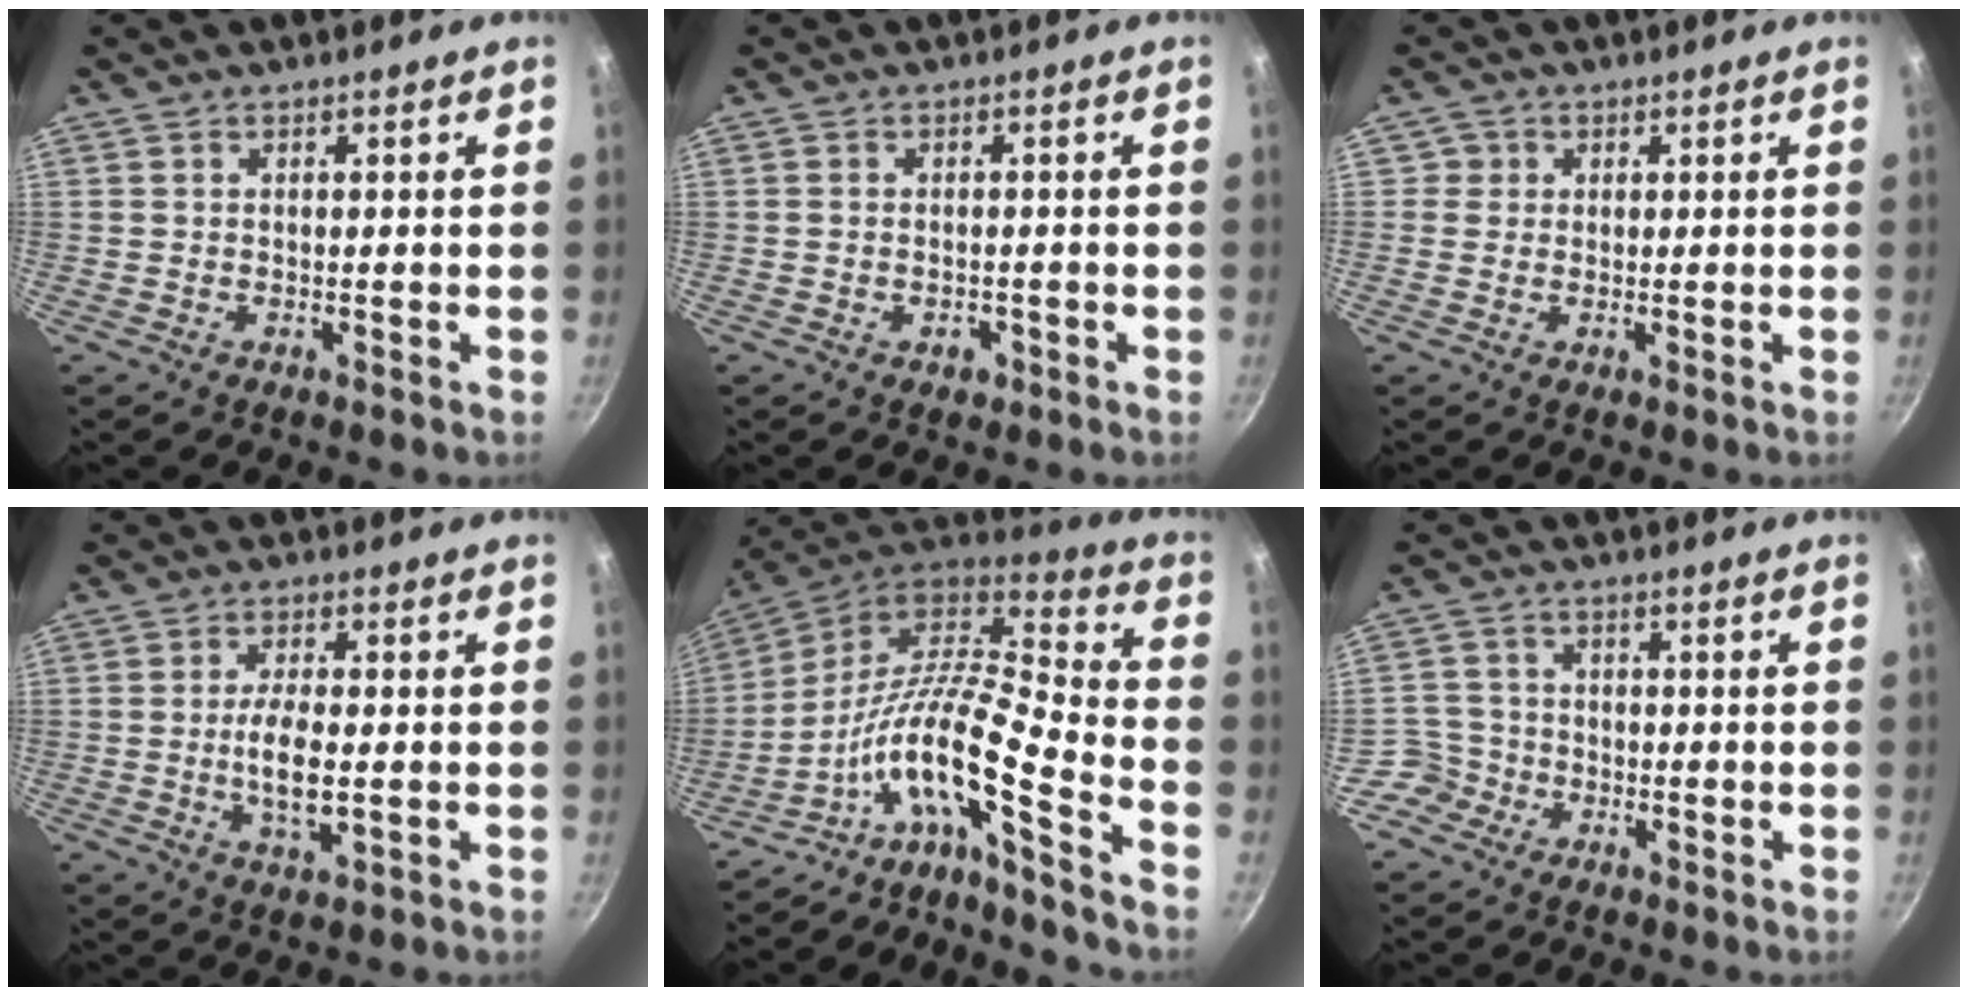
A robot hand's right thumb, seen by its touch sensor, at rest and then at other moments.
{"total": 1.9, "force": [-0.9, 1.3, 1.2], "torque": [-0.017, 0.004, -0.012]}
{"total": 2.0, "force": [0.3, 2.0, 0.2], "torque": [0.013, 0.002, -0.001]}
{"total": 6.9, "force": [-0.8, 2.5, 6.4], "torque": [-0.123, 0.001, -0.016]}
{"total": 18.1, "force": [-8.6, 3.2, 15.6], "torque": [-0.269, 0.055, -0.179]}
{"total": 4.3, "force": [-2.3, 3.6, 0.1], "torque": [0.023, 0.029, -0.051]}